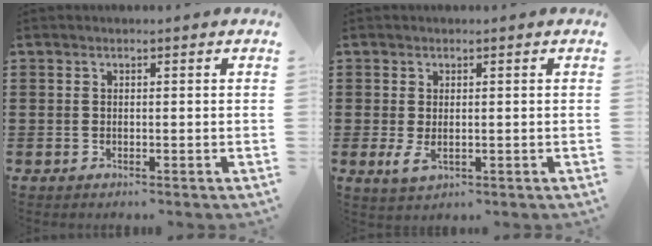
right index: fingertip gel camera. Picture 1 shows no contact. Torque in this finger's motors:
{"motor_torque": [2.14, 0.00, 0.10, 0.03]}